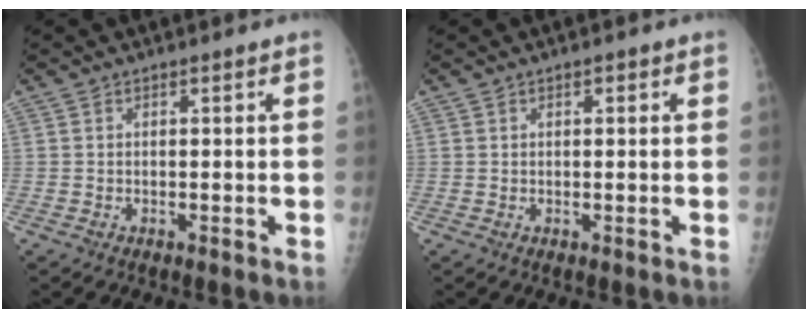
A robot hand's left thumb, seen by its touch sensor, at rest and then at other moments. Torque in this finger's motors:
{"motor_torque": [-0.02, 0.12, -0.21, -0.35, -0.01]}